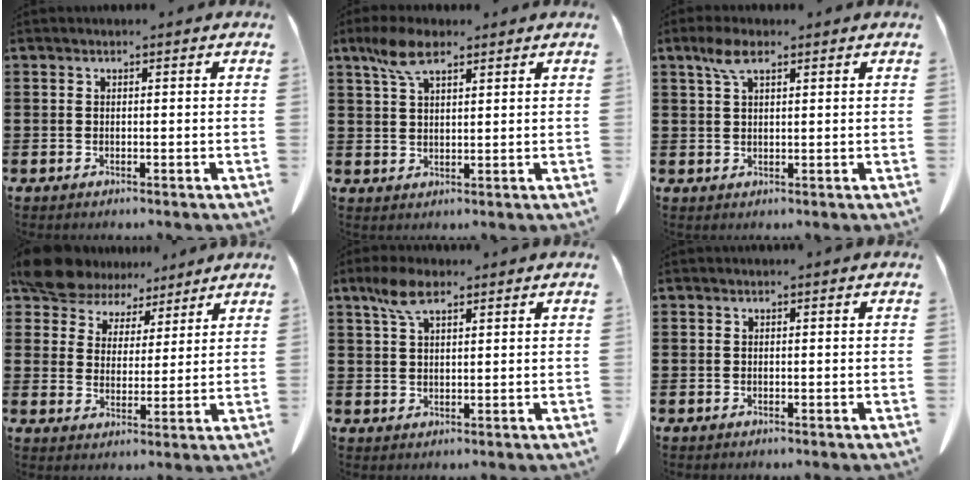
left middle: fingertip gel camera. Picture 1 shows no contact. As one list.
[{"total": 6.2, "force": [3.6, 2.2, 4.5], "torque": [-0.104, 0.001, 0.064]}, {"total": 4.0, "force": [2.2, 1.4, 3.1], "torque": [-0.068, 0.004, 0.039]}, {"total": 8.4, "force": [7.5, 3.6, 1.5], "torque": [-0.072, -0.025, 0.145]}, {"total": 5.4, "force": [3.1, 2.0, 4.0], "torque": [-0.086, 0.004, 0.057]}, {"total": 0.0}]